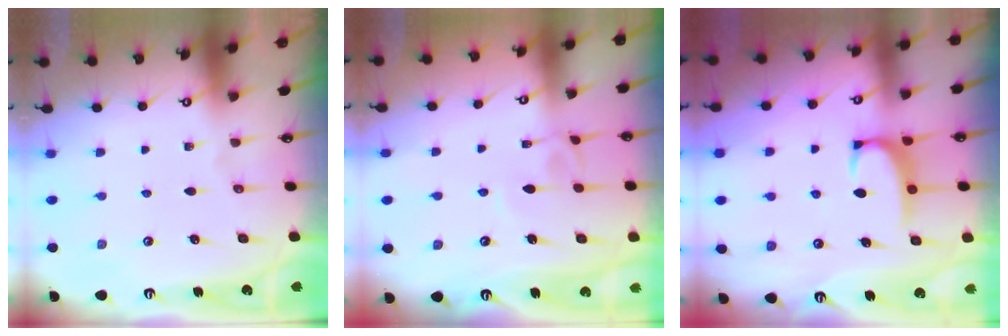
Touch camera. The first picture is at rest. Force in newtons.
{"total": 2.4, "press": 2.4, "slide": 0.4}
{"total": 2.4, "press": 2.3, "slide": 0.6}